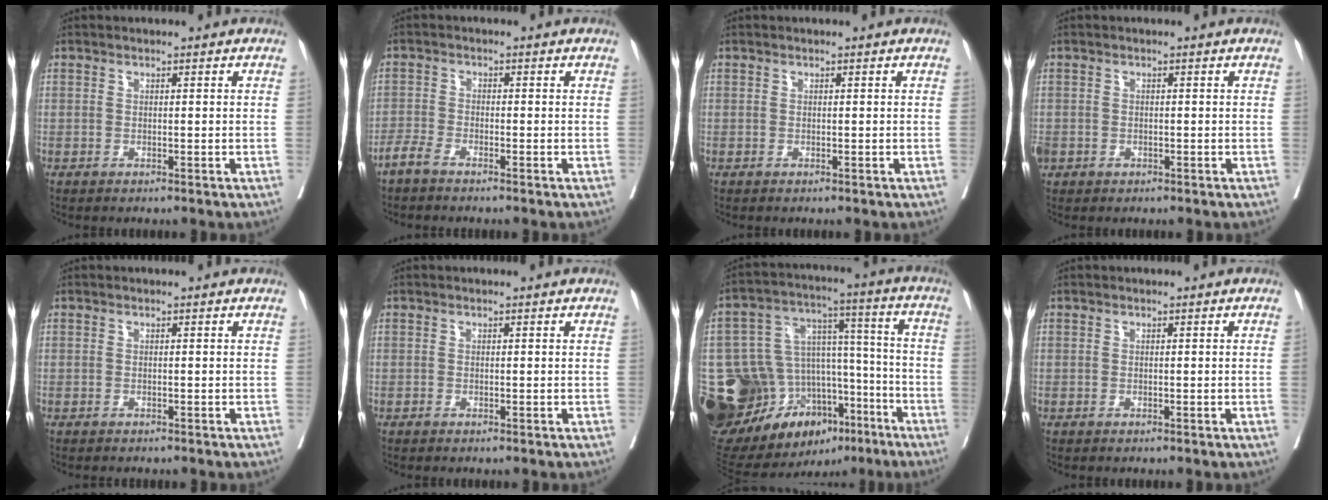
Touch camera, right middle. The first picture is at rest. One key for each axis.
{"total": 2.2, "fx": -1.9, "fy": 0.3, "fz": 1.1, "tx": -0.028, "ty": -0.002, "tz": -0.042}
{"total": 0.0}
{"total": 4.0, "fx": -1.4, "fy": 3.3, "fz": 1.7, "tx": -0.059, "ty": 0.000, "tz": -0.021}
{"total": 0.9, "fx": -0.8, "fy": 0.2, "fz": 0.2, "tx": -0.004, "ty": 0.000, "tz": -0.012}
{"total": 0.0}
{"total": 30.0, "fx": -14.8, "fy": 18.4, "fz": 18.5, "tx": -0.371, "ty": 0.044, "tz": -0.223}
{"total": 0.5, "fx": 0.0, "fy": -0.2, "fz": 0.5, "tx": 0.000, "ty": 0.002, "tz": 0.000}